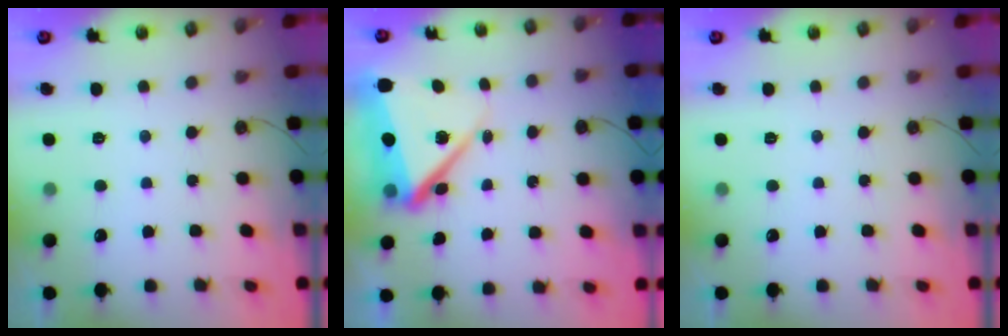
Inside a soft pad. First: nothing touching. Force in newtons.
{"total": 12.2, "press": 11.3, "slide": 4.5}
{"total": 0.0}